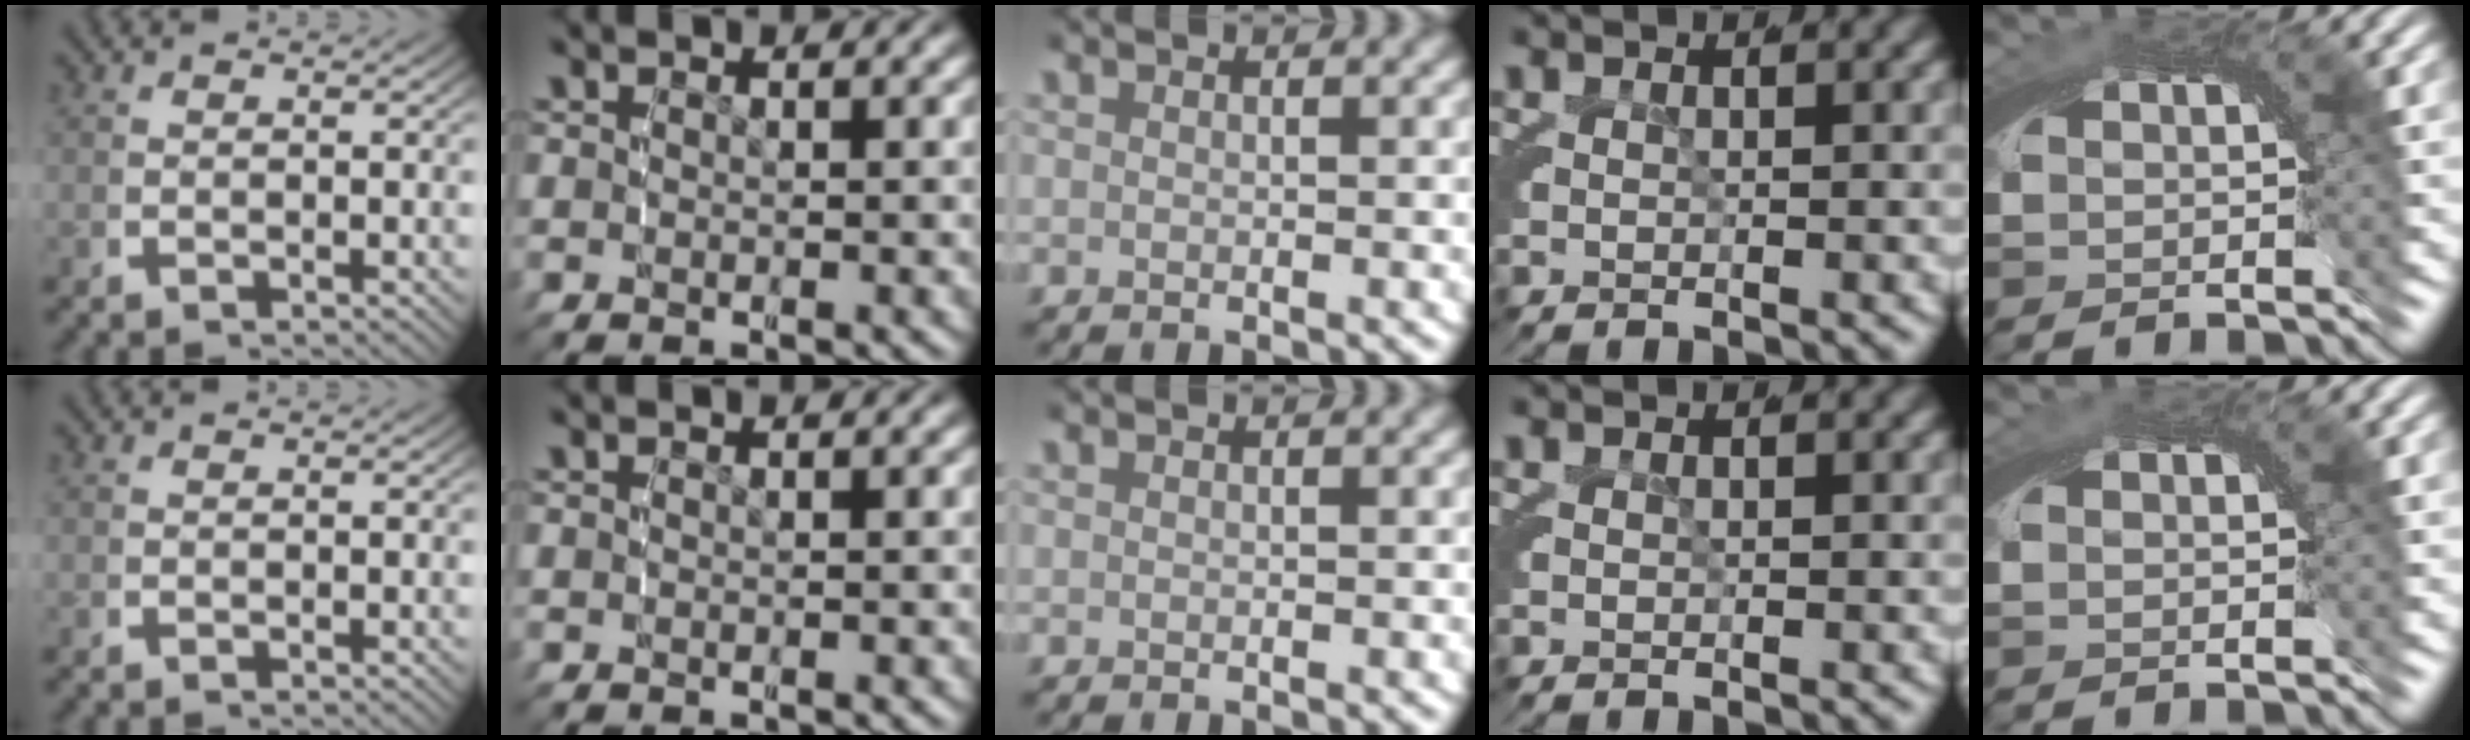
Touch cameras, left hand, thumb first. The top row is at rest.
{"little": {"total": 0.5, "force": [-0.4, -0.1, -0.3], "torque": [0.008, -0.002, -0.006]}}